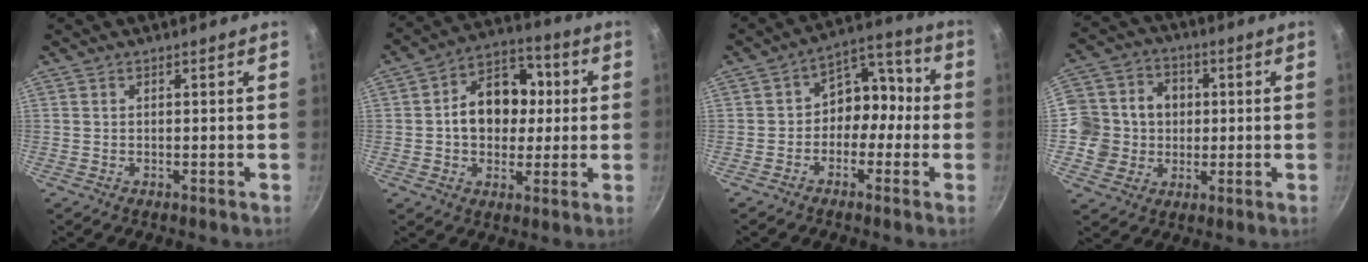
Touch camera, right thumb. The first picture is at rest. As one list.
[{"total": 14.1, "force": [0.9, 10.3, 9.5], "torque": [-0.104, 0.025, 0.007]}, {"total": 9.7, "force": [-1.1, 7.0, 6.7], "torque": [-0.050, 0.047, -0.036]}, {"total": 13.6, "force": [0.1, 12.6, 5.0], "torque": [-0.064, 0.030, 0.008]}]